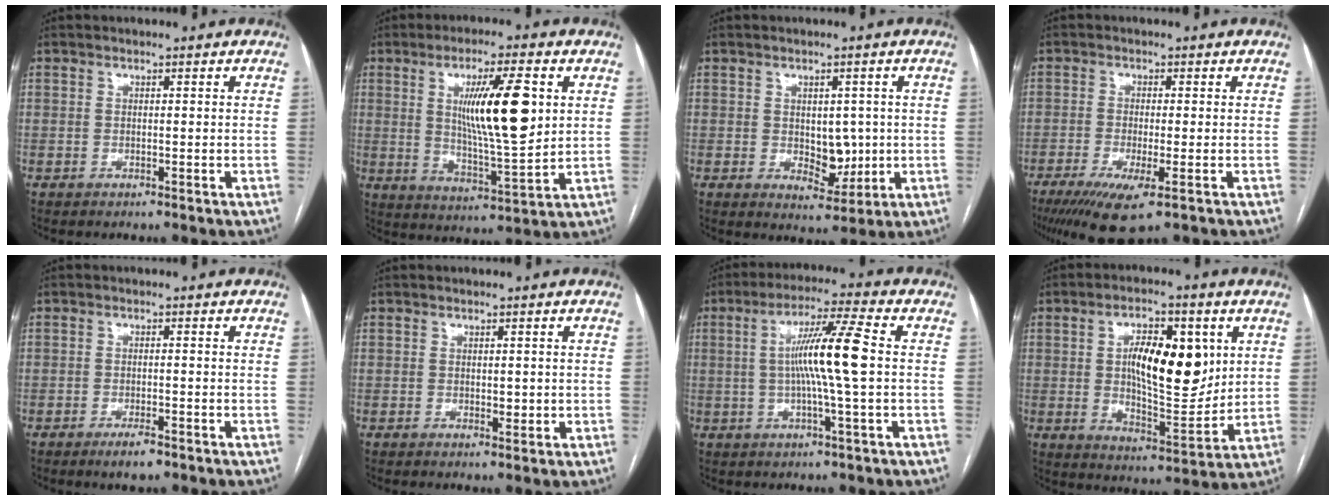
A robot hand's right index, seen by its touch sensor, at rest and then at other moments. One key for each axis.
{"total": 13.3, "fx": 3.3, "fy": 1.8, "fz": 12.7, "tx": -0.219, "ty": -0.006, "tz": 0.059}
{"total": 5.4, "fx": -0.1, "fy": 3.2, "fz": 4.3, "tx": -0.055, "ty": -0.002, "tz": 0.011}
{"total": 7.9, "fx": -4.4, "fy": 1.1, "fz": 6.5, "tx": -0.111, "ty": -0.023, "tz": -0.069}
{"total": 2.9, "fx": -1.9, "fy": 0.7, "fz": 2.0, "tx": -0.037, "ty": -0.002, "tz": -0.029}
{"total": 1.8, "fx": 0.0, "fy": 1.0, "fz": 1.4, "tx": -0.017, "ty": -0.002, "tz": 0.002}
{"total": 10.4, "fx": 0.3, "fy": -0.8, "fz": 10.4, "tx": -0.191, "ty": 0.007, "tz": 0.002}
{"total": 12.9, "fx": 2.5, "fy": 4.8, "fz": 11.7, "tx": -0.198, "ty": 0.005, "tz": 0.047}